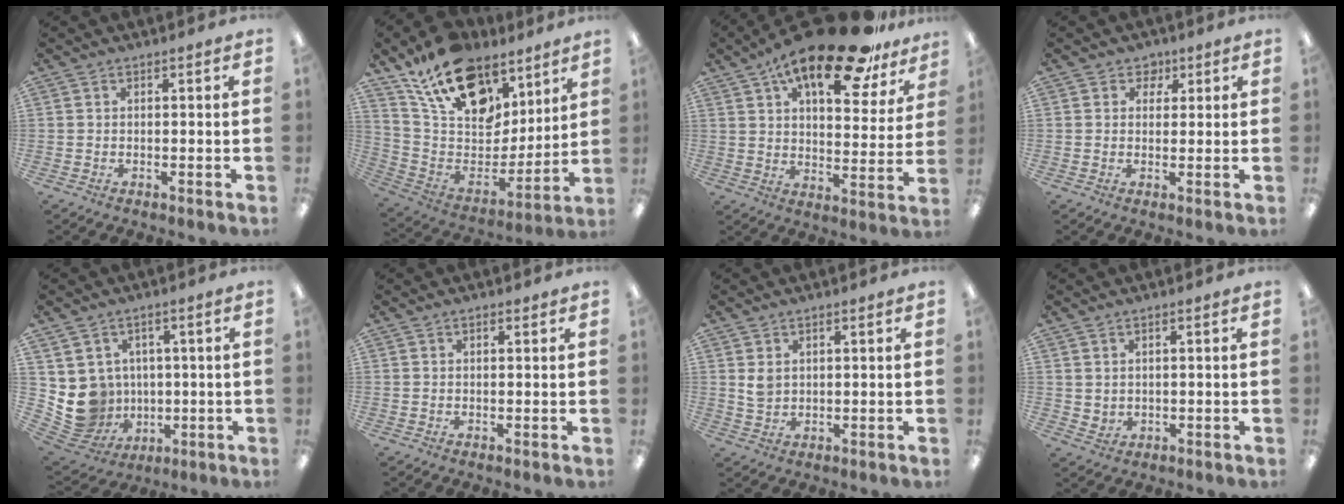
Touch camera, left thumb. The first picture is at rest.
{"total": 19.4, "force": [13.3, 10.8, 9.1], "torque": [-0.171, -0.078, 0.244]}
{"total": 21.0, "force": [14.2, 7.4, 13.5], "torque": [-0.212, -0.080, 0.236]}
{"total": 3.1, "force": [1.5, 2.6, 0.7], "torque": [-0.004, -0.001, 0.024]}
{"total": 9.0, "force": [0.5, 8.8, 1.7], "torque": [-0.071, -0.014, 0.023]}
{"total": 1.0, "force": [0.6, 0.5, 0.6], "torque": [-0.013, 0.002, 0.010]}
{"total": 3.0, "force": [1.3, 2.2, 1.6], "torque": [-0.027, -0.002, 0.024]}
{"total": 2.0, "force": [1.4, 1.4, 0.4], "torque": [-0.010, -0.003, 0.025]}